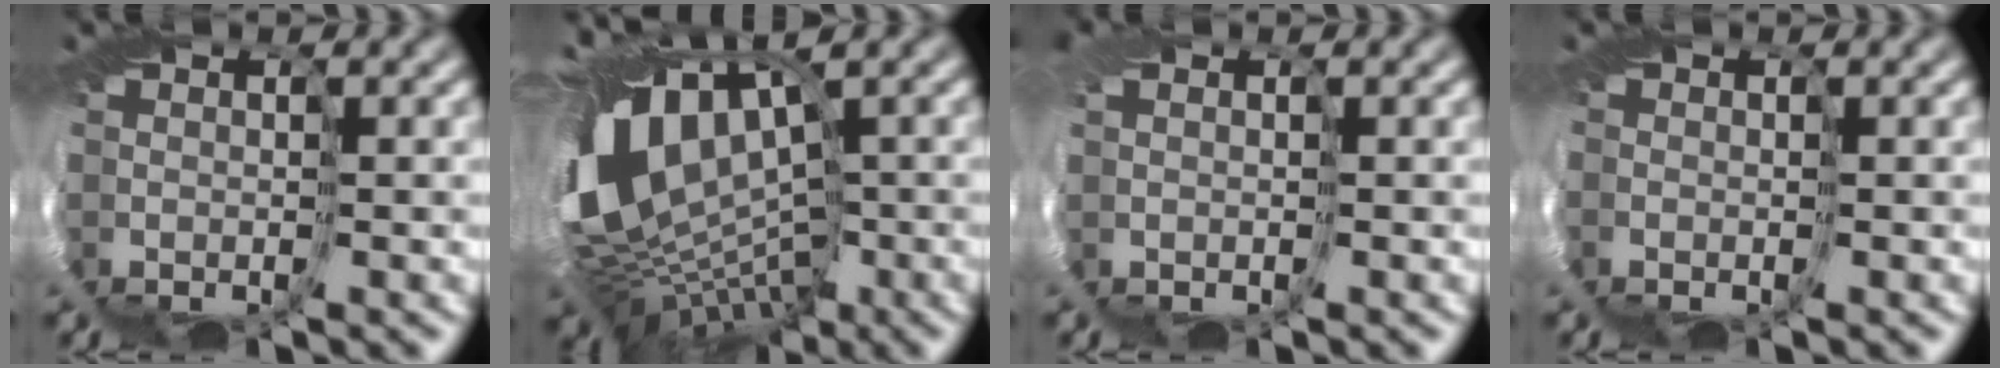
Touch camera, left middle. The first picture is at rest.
{"total": 11.9, "force": [0.9, 8.1, 8.6], "torque": [-0.205, -0.009, 0.026]}
{"total": 1.2, "force": [0.2, 0.9, 0.8], "torque": [-0.042, -0.001, 0.016]}
{"total": 1.9, "force": [-1.0, 1.3, 0.9], "torque": [-0.041, -0.001, -0.004]}